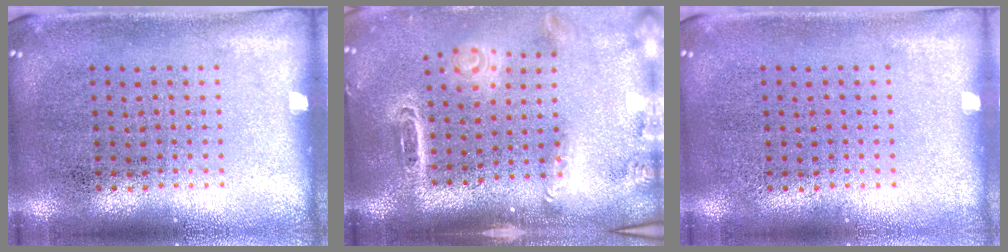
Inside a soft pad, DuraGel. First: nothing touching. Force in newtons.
{"total": 2.9, "press": 2.1, "slide": 2.0}
{"total": 0.0}